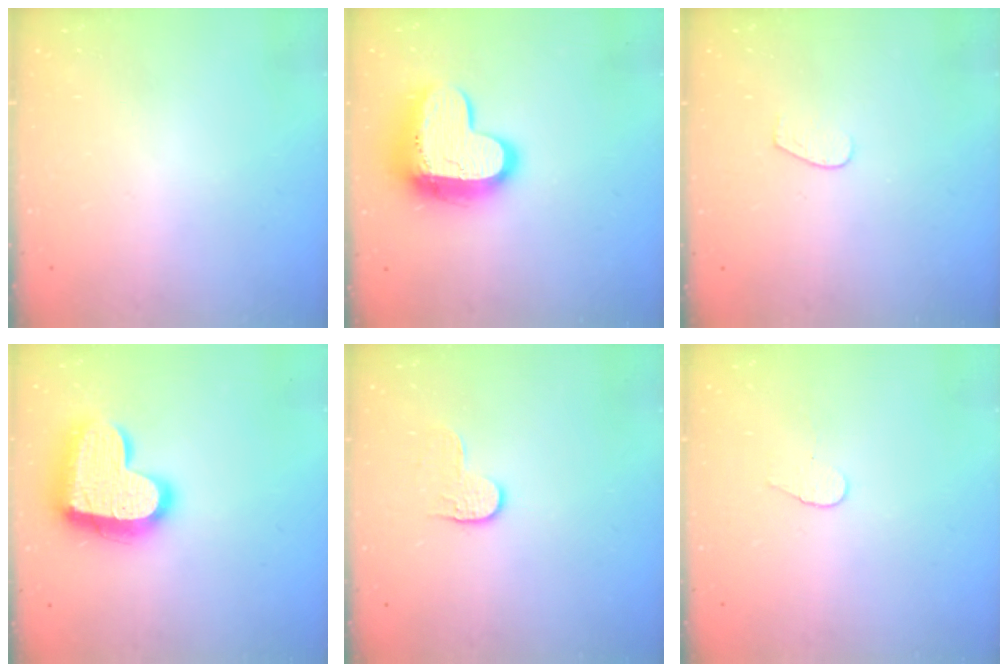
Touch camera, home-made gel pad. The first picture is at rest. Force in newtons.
{"total": 15.1, "press": 15.0, "slide": 1.2}
{"total": 3.3, "press": 3.3, "slide": 0.2}
{"total": 19.1, "press": 19.0, "slide": 1.3}
{"total": 4.2, "press": 4.2, "slide": 0.5}
{"total": 3.6, "press": 3.6, "slide": 0.3}